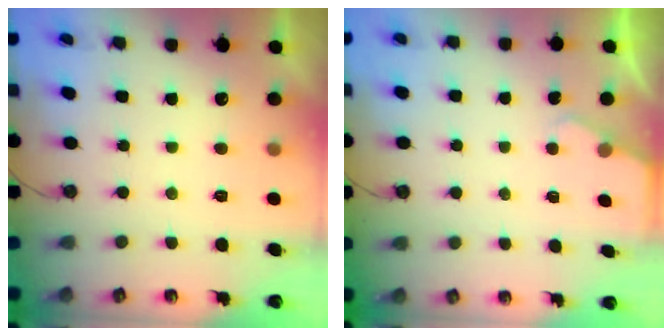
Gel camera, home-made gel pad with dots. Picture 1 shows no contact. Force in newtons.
{"total": 1.7, "press": 1.6, "slide": 0.2}